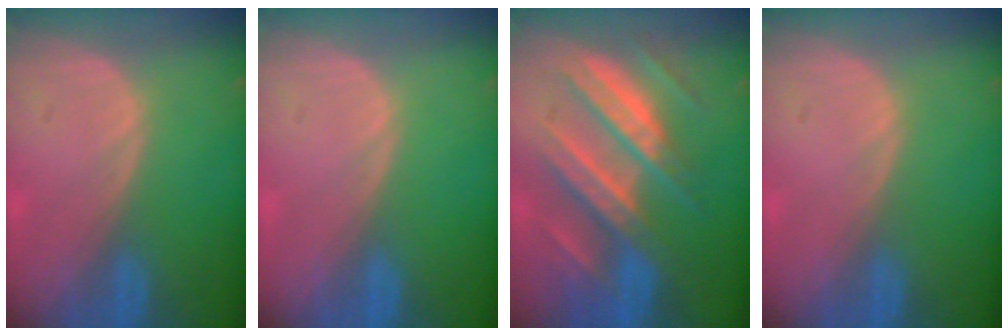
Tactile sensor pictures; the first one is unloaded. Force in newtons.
{"total": 0.0}
{"total": 10.8, "press": 10.7, "slide": 1.1}
{"total": 0.0}